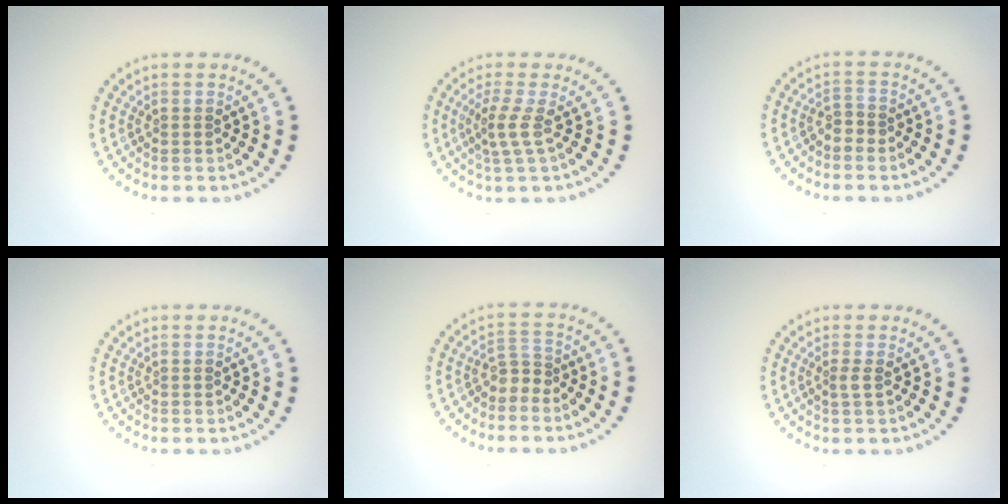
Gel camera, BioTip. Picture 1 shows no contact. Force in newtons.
{"total": 2.2, "press": 1.5, "slide": 1.6}
{"total": 1.1, "press": 0.7, "slide": 0.8}
{"total": 0.0}
{"total": 1.7, "press": 1.2, "slide": 1.3}
{"total": 0.9, "press": 0.6, "slide": 0.7}